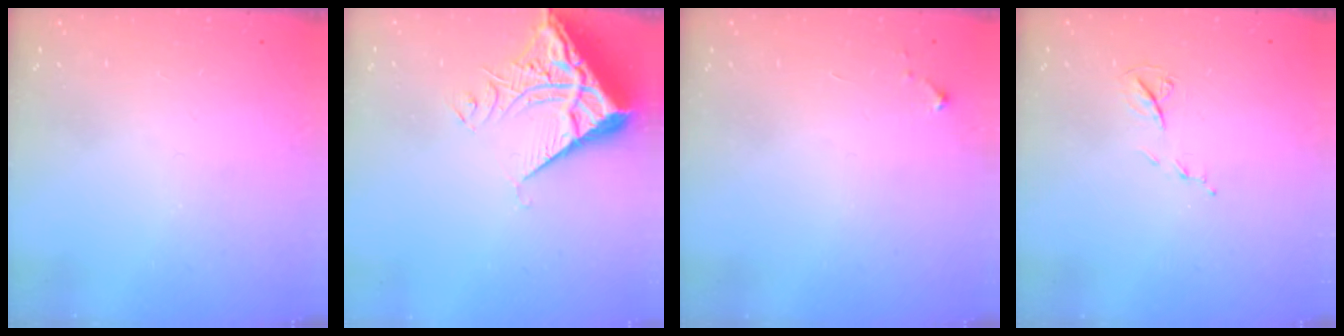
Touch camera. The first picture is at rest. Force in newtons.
{"total": 7.5, "press": 7.4, "slide": 1.0}
{"total": 2.6, "press": 2.6, "slide": 0.4}
{"total": 6.2, "press": 6.2, "slide": 0.7}